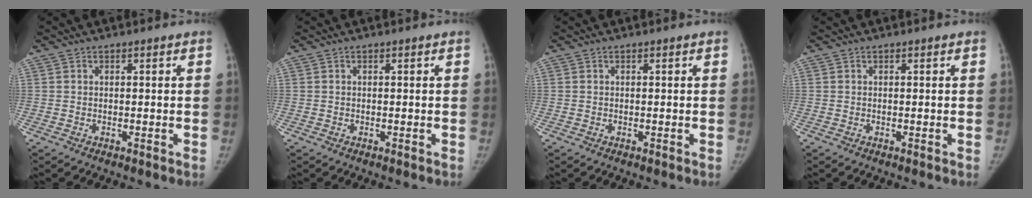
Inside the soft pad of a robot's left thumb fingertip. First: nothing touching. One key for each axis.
{"total": 0.0}
{"total": 0.0}
{"total": 0.0}